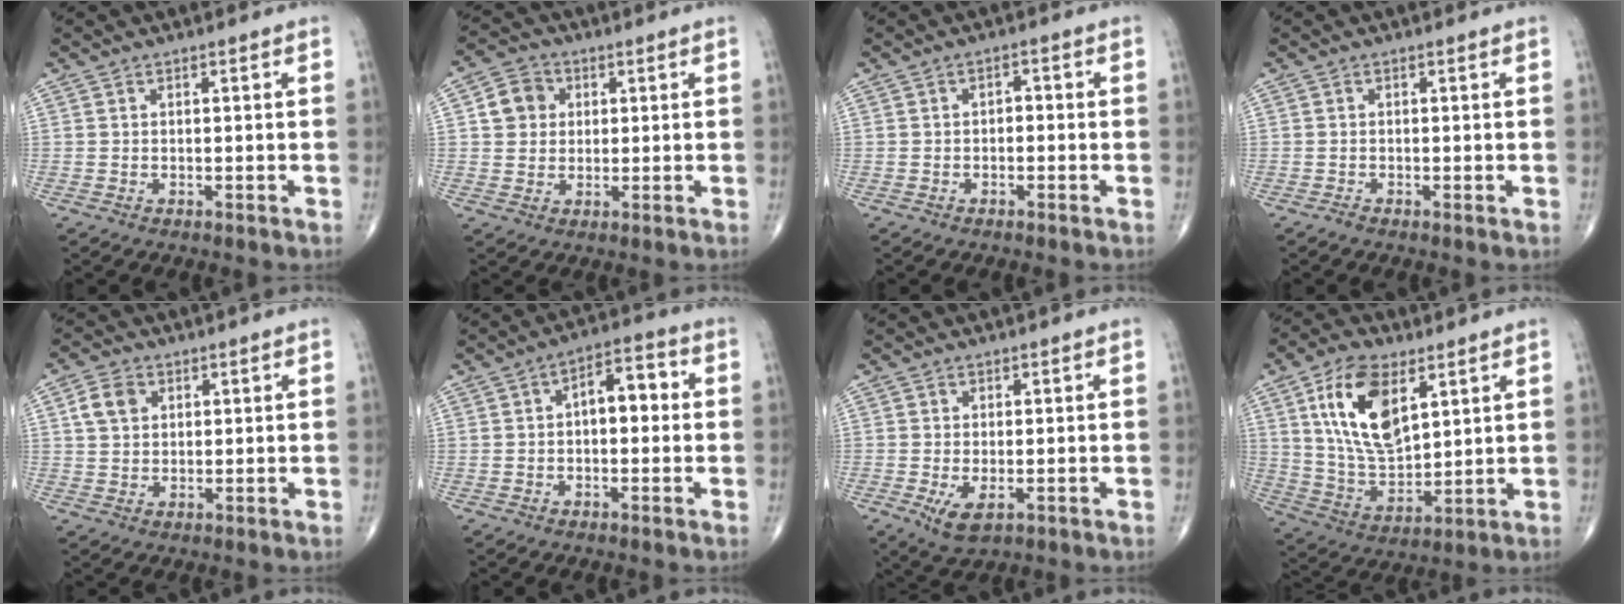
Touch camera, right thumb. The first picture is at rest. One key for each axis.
{"total": 6.0, "fx": 1.2, "fy": 5.3, "fz": 2.4, "tx": -0.020, "ty": 0.005, "tz": 0.013}
{"total": 1.5, "fx": -0.5, "fy": 1.1, "fz": 1.0, "tx": -0.005, "ty": 0.009, "tz": -0.014}
{"total": 0.9, "fx": -0.6, "fy": 0.1, "fz": 0.6, "tx": -0.015, "ty": -0.003, "tz": -0.018}
{"total": 4.8, "fx": 1.5, "fy": 3.7, "fz": 2.7, "tx": -0.042, "ty": 0.002, "tz": 0.027}
{"total": 7.1, "fx": 0.3, "fy": 3.9, "fz": 5.9, "tx": -0.064, "ty": 0.027, "tz": -0.006}
{"total": 4.2, "fx": -1.4, "fy": 2.0, "fz": 3.5, "tx": -0.067, "ty": -0.009, "tz": -0.020}
{"total": 15.5, "fx": 6.1, "fy": 7.8, "fz": 11.8, "tx": -0.206, "ty": -0.024, "tz": 0.122}